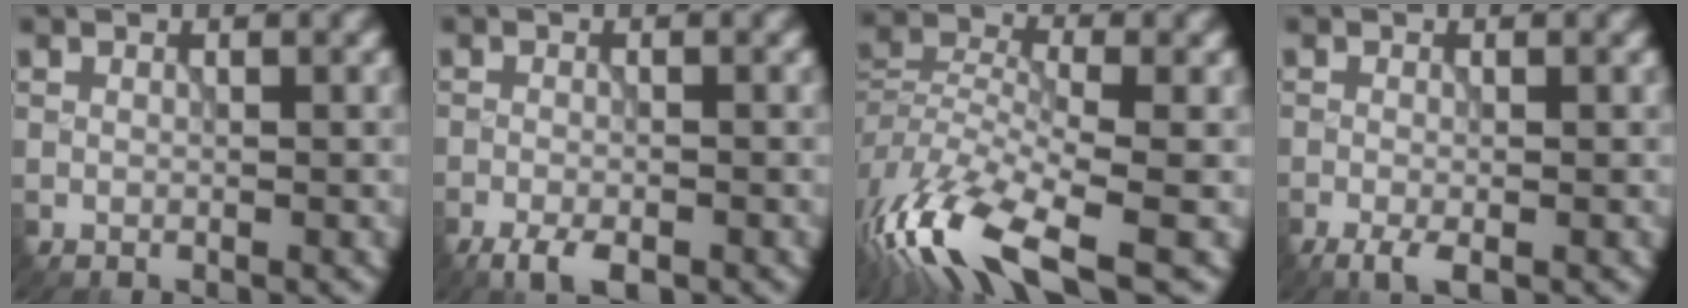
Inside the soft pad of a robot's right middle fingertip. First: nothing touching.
{"total": 3.2, "force": [-2.2, 1.0, 2.0], "torque": [-0.040, -0.004, -0.041]}
{"total": 11.1, "force": [-6.9, 3.7, 7.8], "torque": [-0.159, -0.007, -0.140]}
{"total": 2.1, "force": [-1.3, 0.5, 1.6], "torque": [-0.035, -0.005, -0.029]}